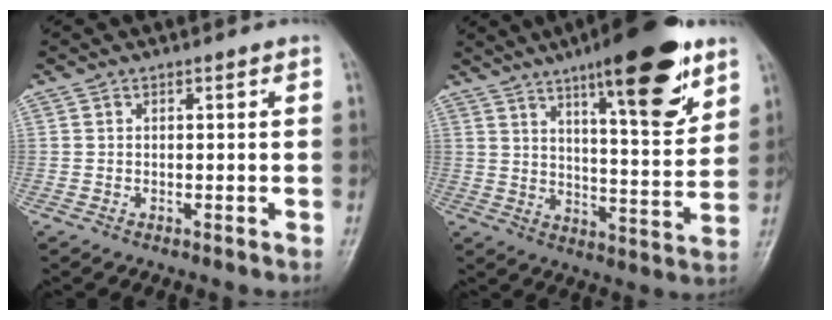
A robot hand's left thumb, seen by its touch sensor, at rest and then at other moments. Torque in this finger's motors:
{"motor_torque": [2.49, 1.13, 1.69, -1.08, 0.16]}